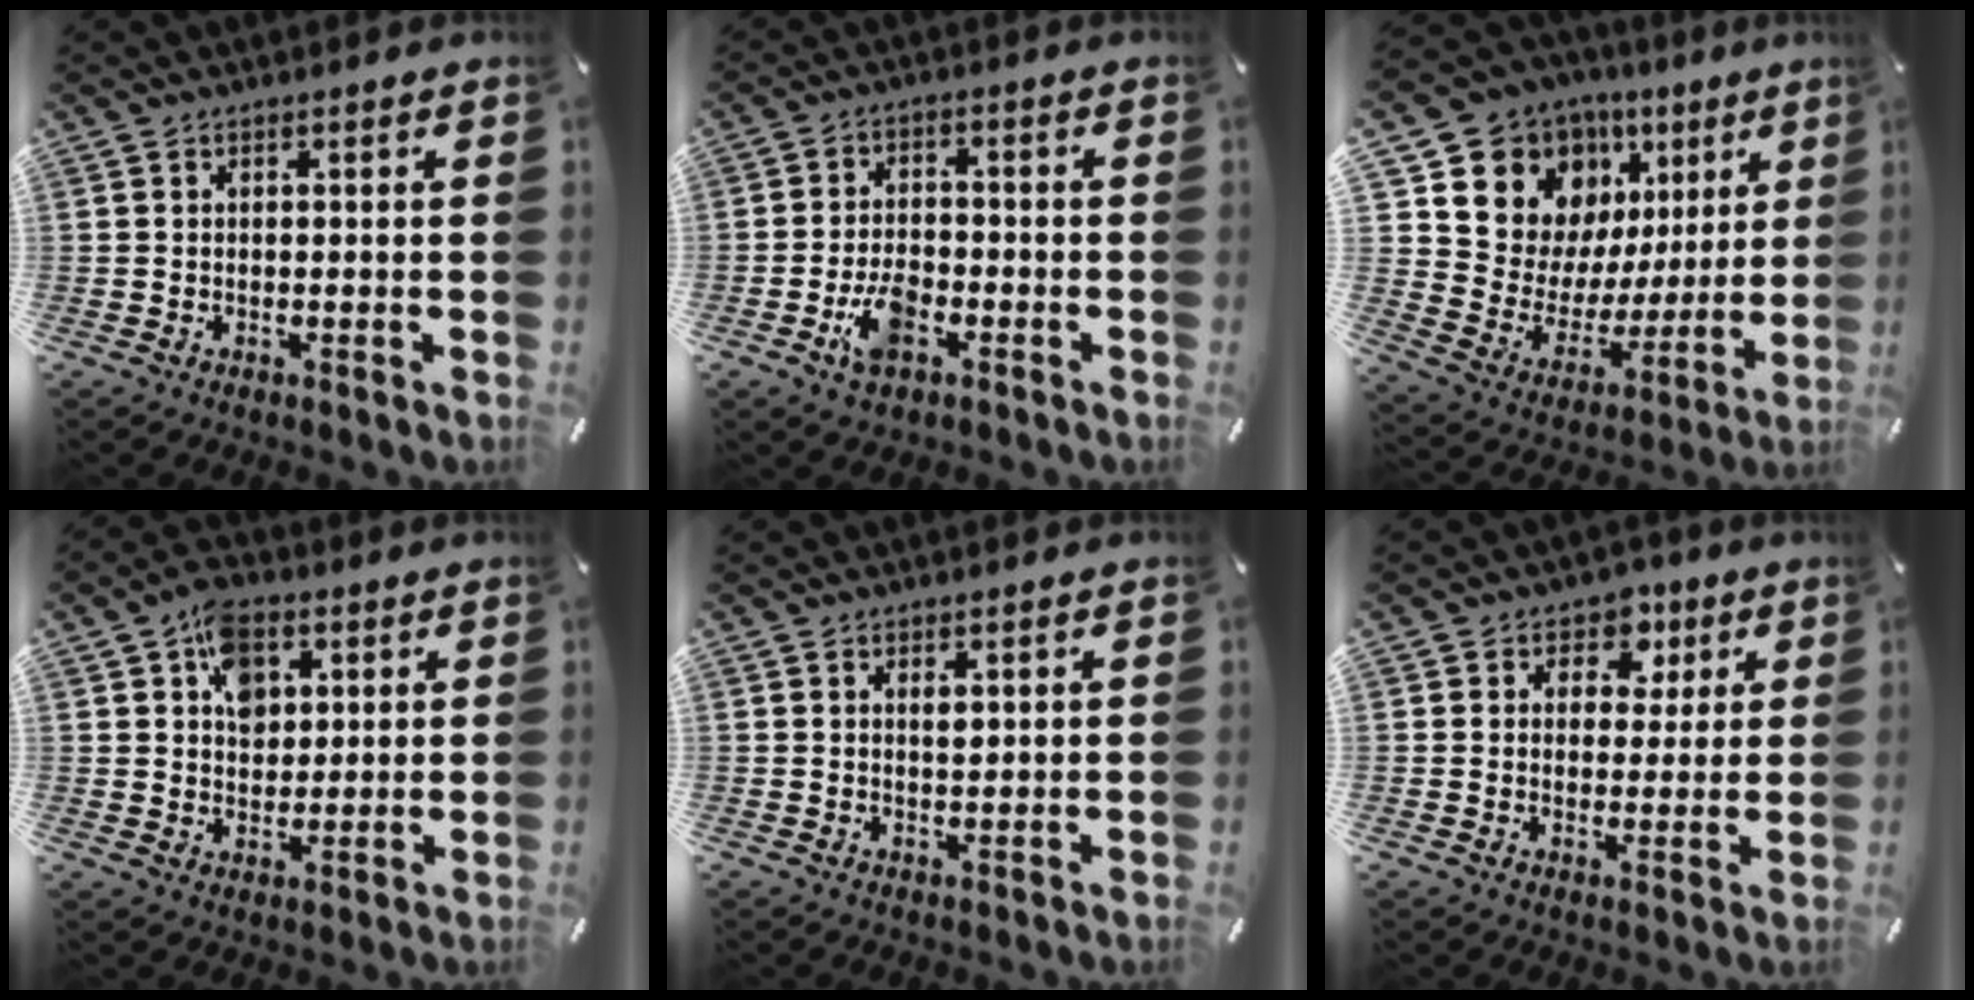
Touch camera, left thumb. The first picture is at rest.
{"total": 7.4, "force": [-3.4, 4.2, 5.1], "torque": [-0.103, 0.016, -0.061]}
{"total": 15.7, "force": [9.1, 11.9, 4.6], "torque": [-0.087, -0.073, 0.177]}
{"total": 8.4, "force": [3.2, 6.4, 4.4], "torque": [-0.060, -0.002, 0.056]}
{"total": 1.5, "force": [0.7, 0.6, 1.2], "torque": [-0.017, -0.002, 0.010]}
{"total": 6.7, "force": [2.3, 5.7, 2.7], "torque": [-0.023, -0.011, 0.032]}